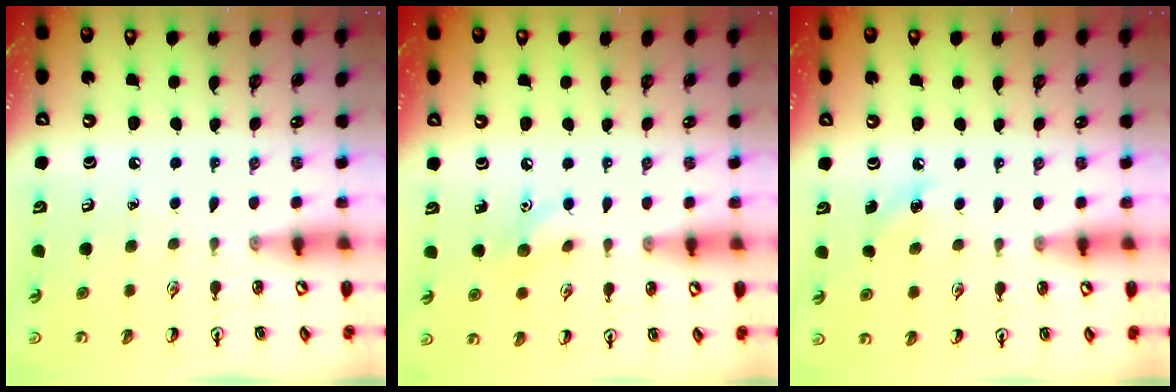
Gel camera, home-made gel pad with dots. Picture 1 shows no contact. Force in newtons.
{"total": 5.1, "press": 4.9, "slide": 1.3}
{"total": 4.0, "press": 3.8, "slide": 1.5}